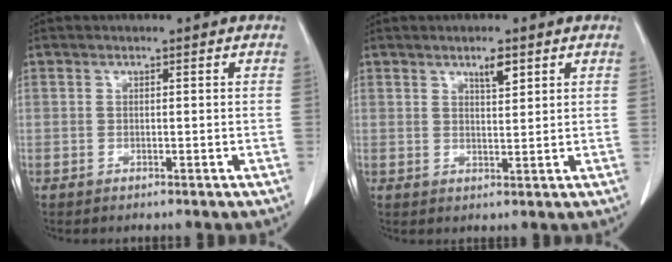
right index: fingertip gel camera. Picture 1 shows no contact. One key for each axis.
{"total": 2.8, "fx": 1.8, "fy": 0.6, "fz": 2.1, "tx": -0.037, "ty": -0.002, "tz": 0.032}